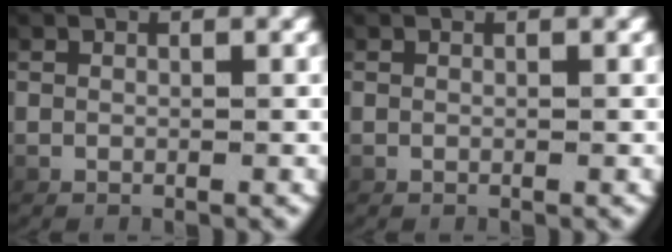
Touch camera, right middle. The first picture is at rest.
{"total": 0.0}